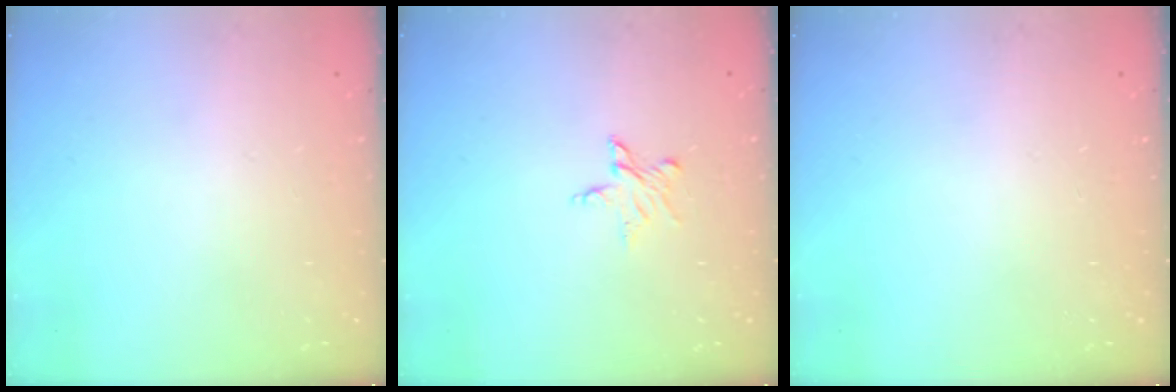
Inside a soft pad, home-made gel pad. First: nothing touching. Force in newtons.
{"total": 3.5, "press": 3.4, "slide": 0.3}
{"total": 0.0}